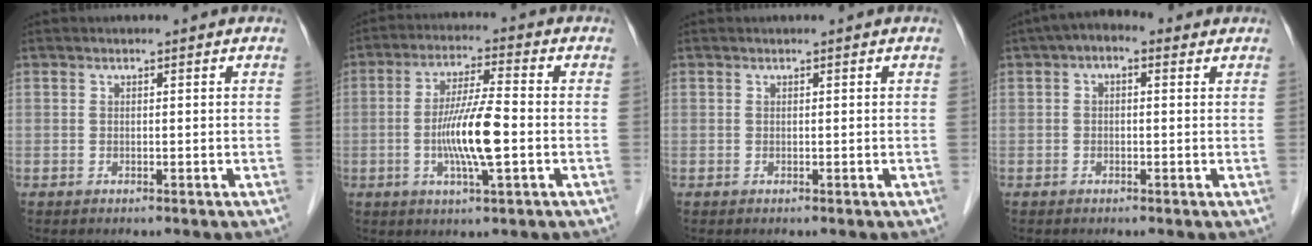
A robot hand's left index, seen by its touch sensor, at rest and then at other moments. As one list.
[{"total": 9.3, "force": [-1.8, 0.6, 9.1], "torque": [-0.179, -0.008, -0.038]}, {"total": 0.0}, {"total": 3.8, "force": [1.7, 1.9, 2.8], "torque": [-0.046, 0.026, 0.018]}]